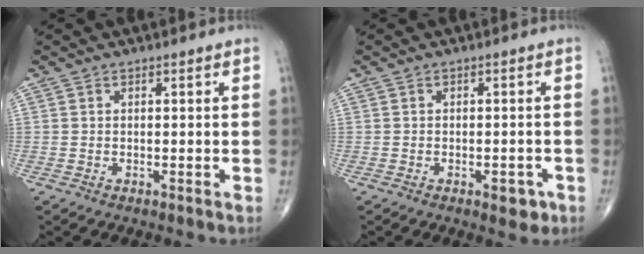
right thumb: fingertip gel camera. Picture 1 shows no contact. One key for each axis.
{"total": 3.0, "fx": -1.5, "fy": 1.5, "fz": 2.1, "tx": -0.012, "ty": 0.003, "tz": -0.017}